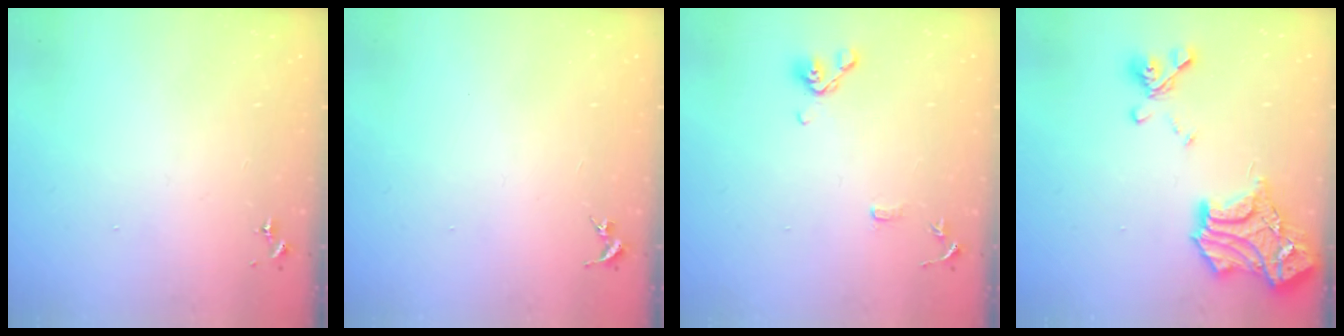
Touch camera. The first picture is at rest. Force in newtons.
{"total": 0.0}
{"total": 10.5, "press": 10.4, "slide": 1.9}
{"total": 22.9, "press": 22.8, "slide": 2.3}